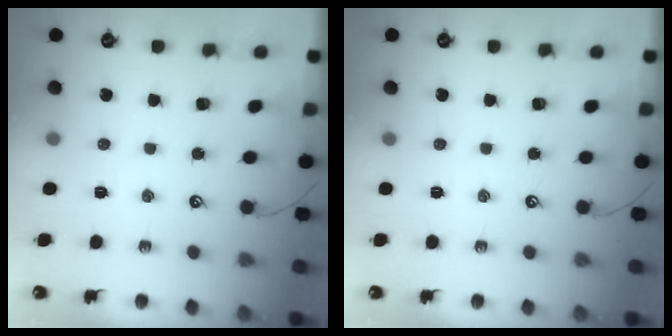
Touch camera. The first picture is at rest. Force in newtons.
{"total": 0.0}